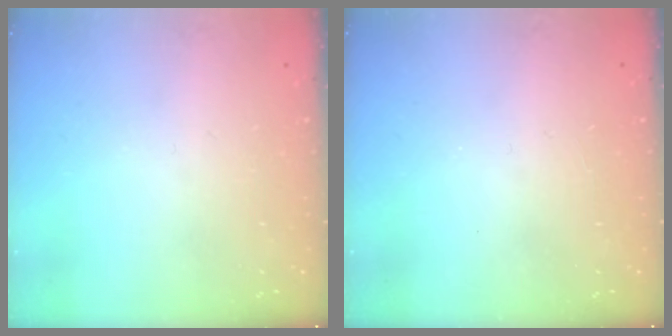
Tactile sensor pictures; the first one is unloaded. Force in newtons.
{"total": 0.0}